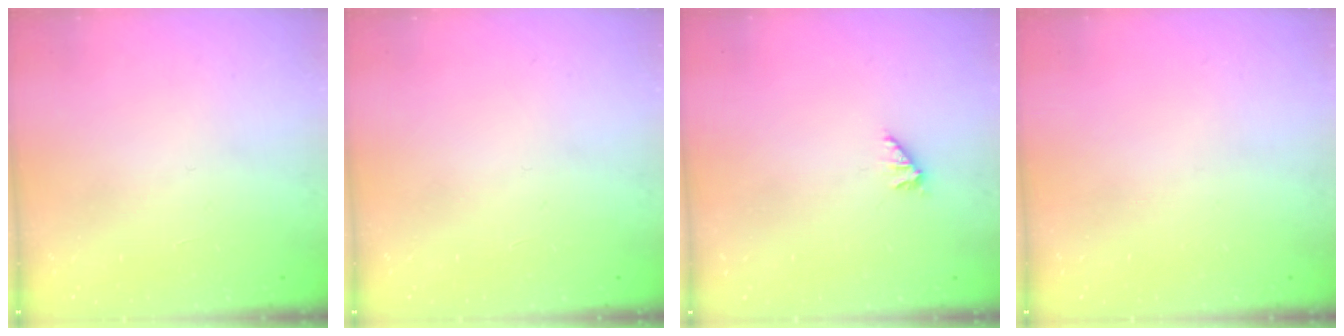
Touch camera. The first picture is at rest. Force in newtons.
{"total": 0.0}
{"total": 1.6, "press": 1.6, "slide": 0.4}
{"total": 0.0}